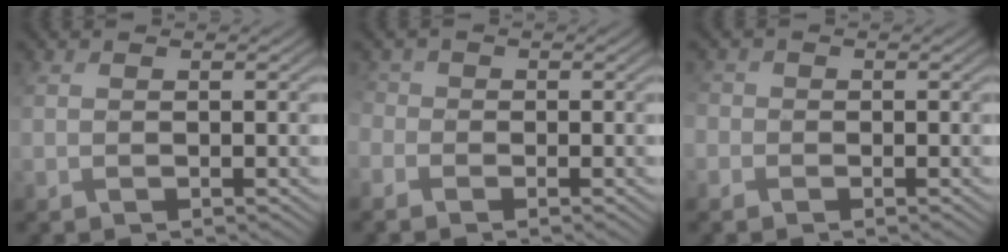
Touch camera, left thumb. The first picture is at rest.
{"total": 2.3, "force": [-1.7, 1.5, 0.1], "torque": [-0.006, -0.007, -0.037]}
{"total": 1.5, "force": [-1.0, 1.1, -0.4], "torque": [0.011, -0.004, -0.023]}